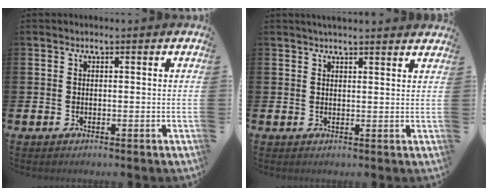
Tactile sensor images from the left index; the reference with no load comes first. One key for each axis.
{"total": 2.3, "fx": 2.3, "fy": -0.1, "fz": 0.3, "tx": -0.009, "ty": -0.007, "tz": 0.042}